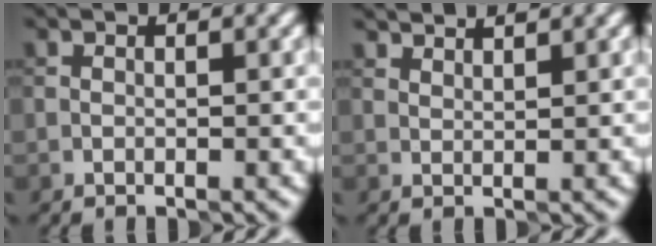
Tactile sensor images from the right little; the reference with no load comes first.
{"total": 3.0, "force": [2.9, 0.4, 0.8], "torque": [-0.008, 0.009, 0.033]}